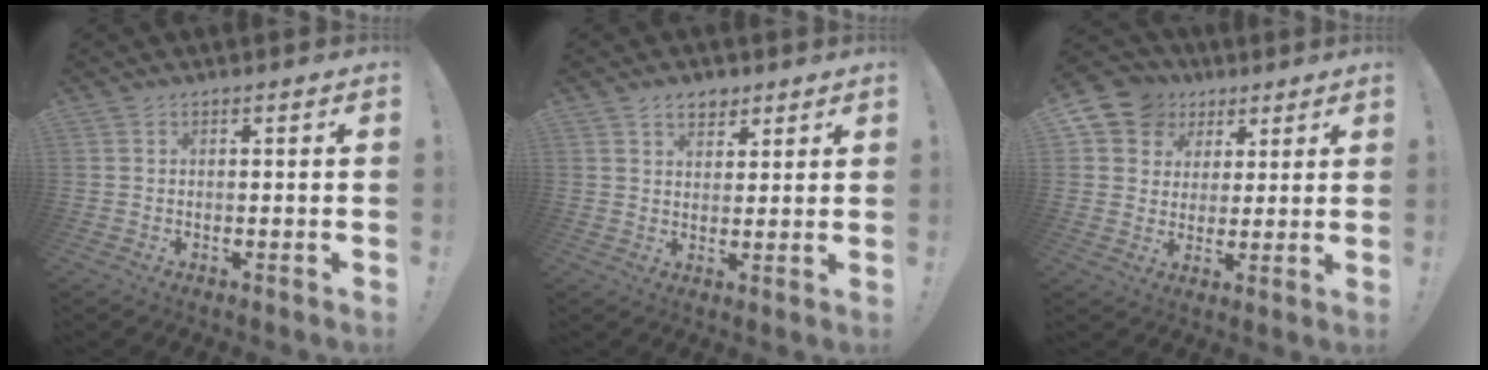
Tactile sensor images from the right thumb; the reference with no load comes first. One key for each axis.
{"total": 5.3, "fx": 3.4, "fy": 3.5, "fz": 2.0, "tx": -0.027, "ty": -0.010, "tz": 0.061}
{"total": 10.2, "fx": 4.7, "fy": 8.6, "fz": 2.6, "tx": -0.044, "ty": -0.025, "tz": 0.095}